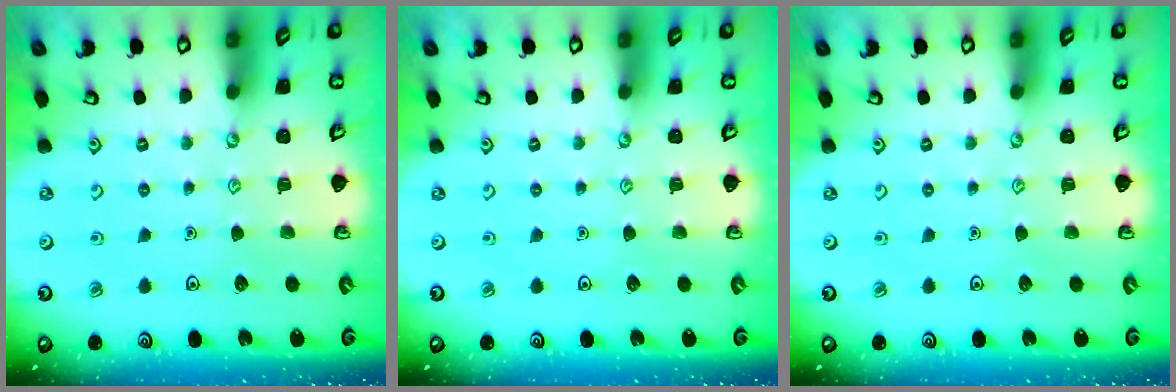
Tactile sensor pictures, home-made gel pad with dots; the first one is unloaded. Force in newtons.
{"total": 0.0}
{"total": 0.0}